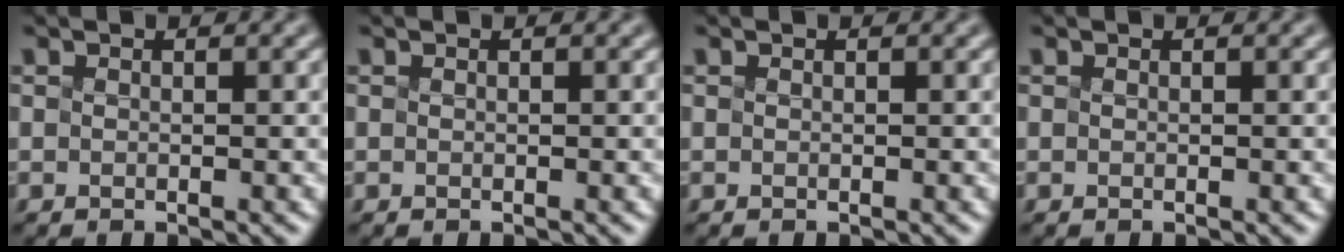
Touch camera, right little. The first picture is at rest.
{"total": 0.0}
{"total": 0.0}
{"total": 0.0}